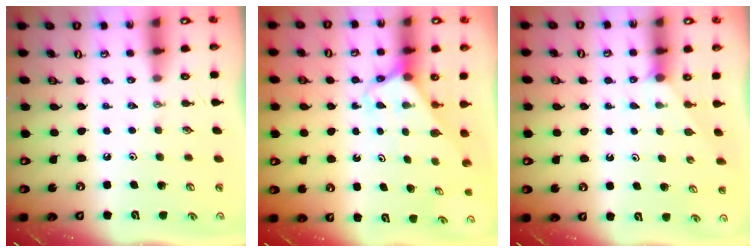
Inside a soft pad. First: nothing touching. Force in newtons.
{"total": 2.7, "press": 2.7, "slide": 0.1}
{"total": 1.8, "press": 1.8, "slide": 0.2}